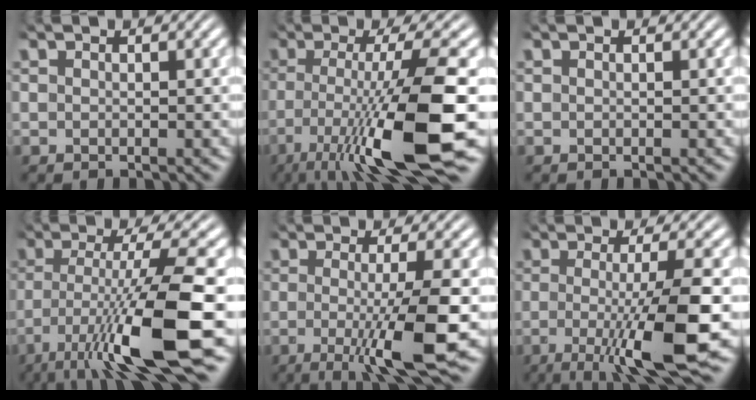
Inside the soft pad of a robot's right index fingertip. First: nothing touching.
{"total": 10.5, "force": [-2.1, 3.7, 9.6], "torque": [-0.163, -0.033, -0.008]}
{"total": 0.0}
{"total": 9.5, "force": [-1.9, 3.1, 8.7], "torque": [-0.146, -0.029, -0.010]}
{"total": 6.5, "force": [-2.0, 1.0, 6.1], "torque": [-0.105, -0.023, -0.019]}
{"total": 7.5, "force": [-2.5, 1.5, 7.0], "torque": [-0.121, -0.025, -0.024]}